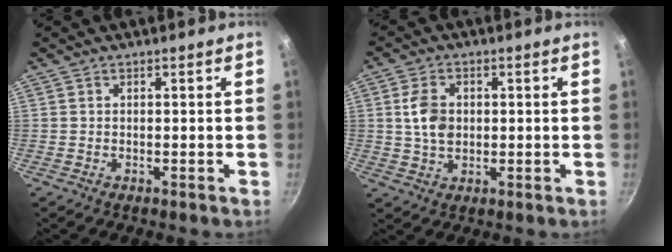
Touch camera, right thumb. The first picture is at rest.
{"total": 6.5, "force": [0.8, 4.5, 4.7], "torque": [-0.079, 0.003, 0.013]}